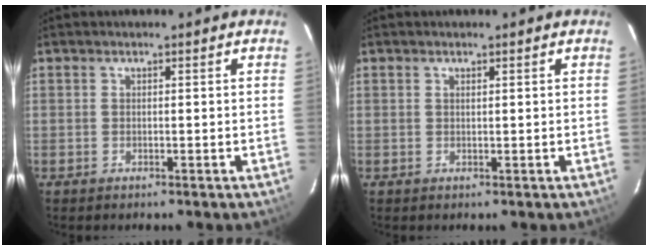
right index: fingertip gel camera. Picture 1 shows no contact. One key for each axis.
{"total": 0.7, "fx": 0.5, "fy": 0.2, "fz": 0.5, "tx": -0.006, "ty": 0.003, "tz": 0.009}